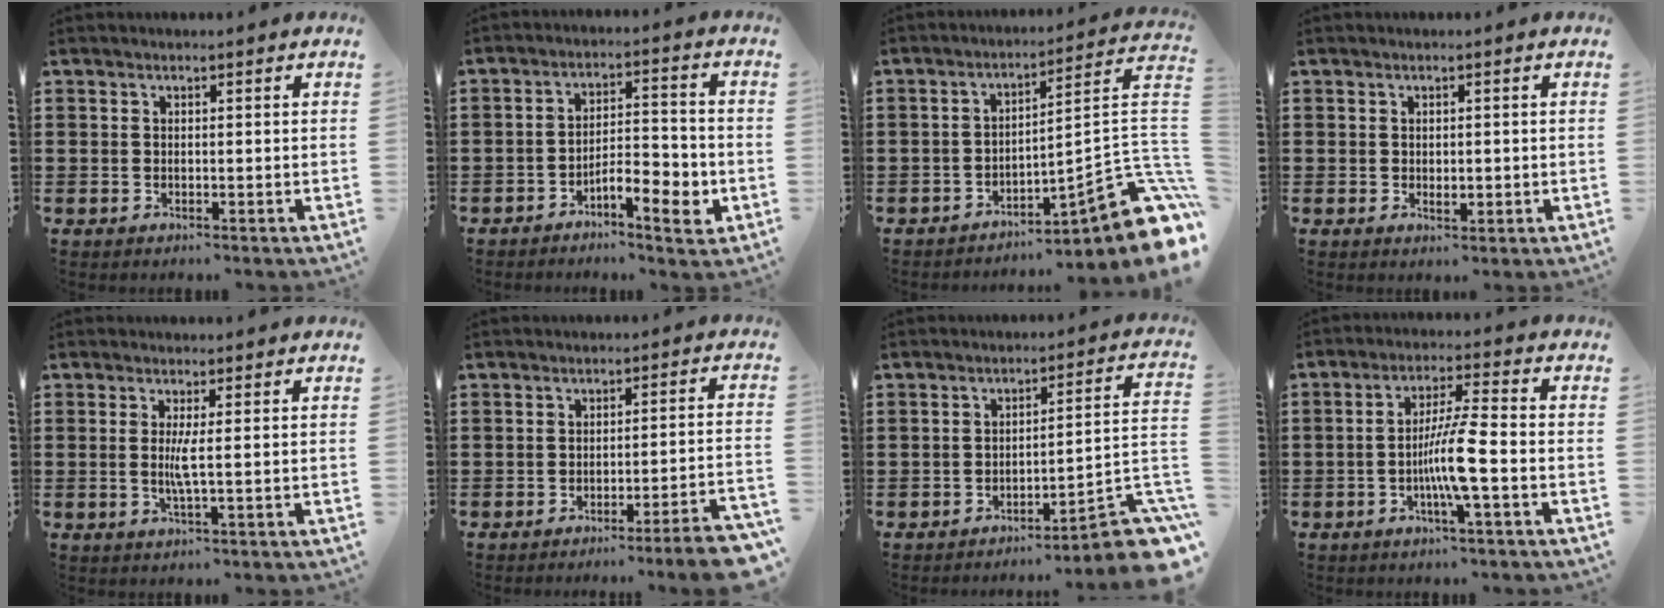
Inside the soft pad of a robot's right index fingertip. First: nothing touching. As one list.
[{"total": 6.7, "force": [-3.7, 1.9, 5.3], "torque": [-0.084, 0.008, -0.063]}, {"total": 9.1, "force": [-4.3, 2.6, 7.6], "torque": [-0.098, -0.017, -0.083]}, {"total": 1.4, "force": [-0.1, 0.7, 1.3], "torque": [-0.024, 0.003, -0.001]}, {"total": 3.2, "force": [0.1, -0.2, 3.2], "torque": [-0.067, -0.011, -0.004]}, {"total": 4.6, "force": [-3.7, -0.6, 2.8], "torque": [-0.046, -0.018, -0.071]}, {"total": 6.5, "force": [-4.6, 0.9, 4.5], "torque": [-0.063, -0.016, -0.090]}, {"total": 7.8, "force": [-2.4, 0.2, 7.5], "torque": [-0.140, -0.009, -0.049]}]